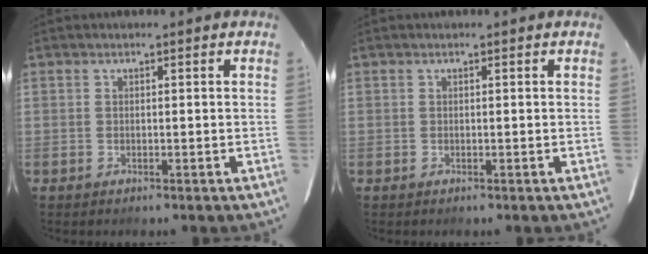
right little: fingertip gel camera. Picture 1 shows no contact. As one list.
[{"total": 0.0}]